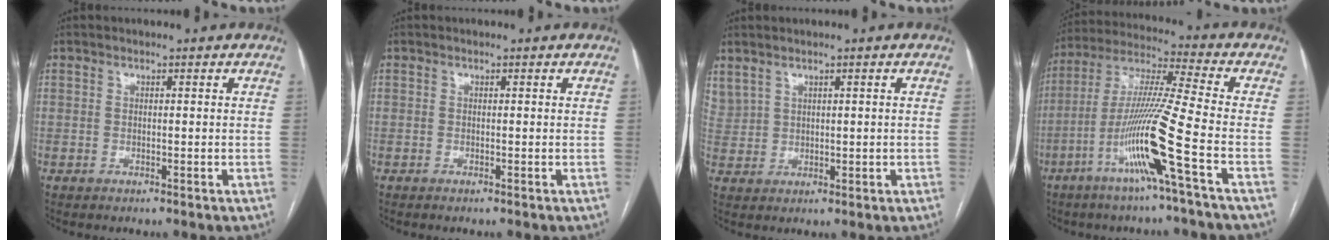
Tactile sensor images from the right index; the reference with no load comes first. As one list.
[{"total": 0.0}, {"total": 4.1, "force": [2.6, 2.6, 1.7], "torque": [-0.043, 0.016, 0.072]}, {"total": 14.4, "force": [-5.9, -2.0, 13.0], "torque": [-0.259, -0.008, -0.116]}]